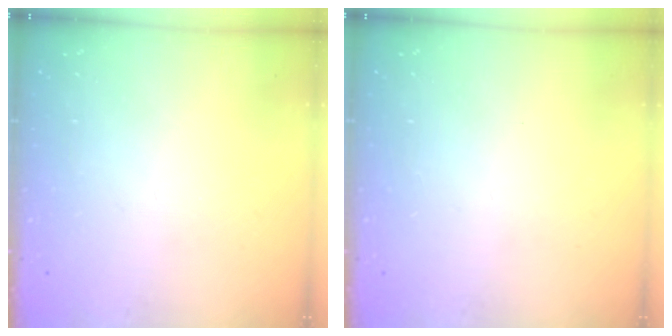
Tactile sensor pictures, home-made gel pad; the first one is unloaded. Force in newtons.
{"total": 0.0}